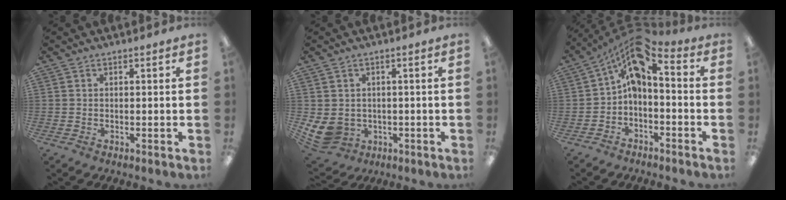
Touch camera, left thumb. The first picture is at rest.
{"total": 5.9, "force": [-0.1, 5.4, 2.4], "torque": [-0.067, 0.002, 0.002]}
{"total": 8.2, "force": [2.4, 4.2, 6.6], "torque": [-0.121, -0.024, 0.045]}